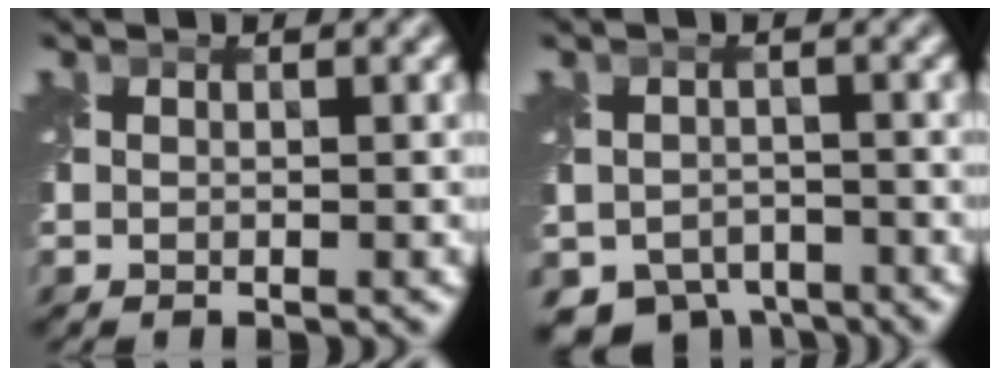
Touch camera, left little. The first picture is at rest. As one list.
[{"total": 6.1, "force": [-4.6, 3.5, 2.0], "torque": [-0.031, -0.028, -0.074]}]